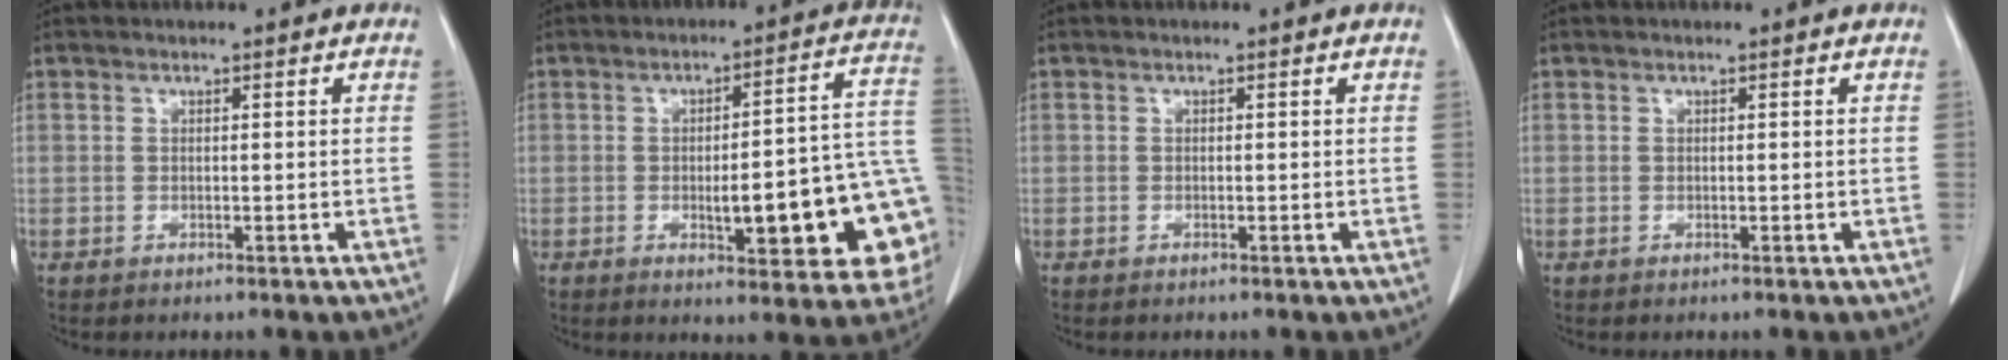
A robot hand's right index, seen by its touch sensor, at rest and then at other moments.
{"total": 17.0, "force": [-3.7, 3.4, 16.3], "torque": [-0.127, 0.032, -0.034]}
{"total": 0.0}
{"total": 0.0}